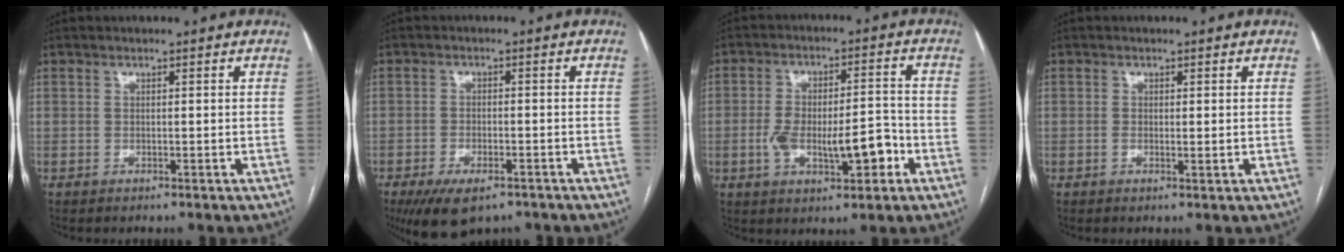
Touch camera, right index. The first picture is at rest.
{"total": 7.9, "force": [-5.5, 3.3, 4.6], "torque": [-0.077, -0.008, -0.088]}
{"total": 10.7, "force": [-3.3, 4.0, 9.4], "torque": [-0.156, 0.023, -0.043]}
{"total": 1.2, "force": [-0.1, 0.4, 1.1], "torque": [-0.021, -0.003, 0.000]}